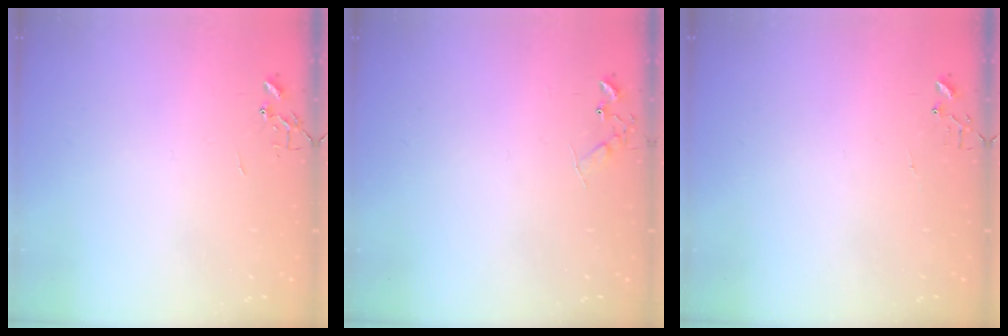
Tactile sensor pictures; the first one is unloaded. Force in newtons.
{"total": 7.0, "press": 7.0, "slide": 0.8}
{"total": 5.0, "press": 5.0, "slide": 0.4}